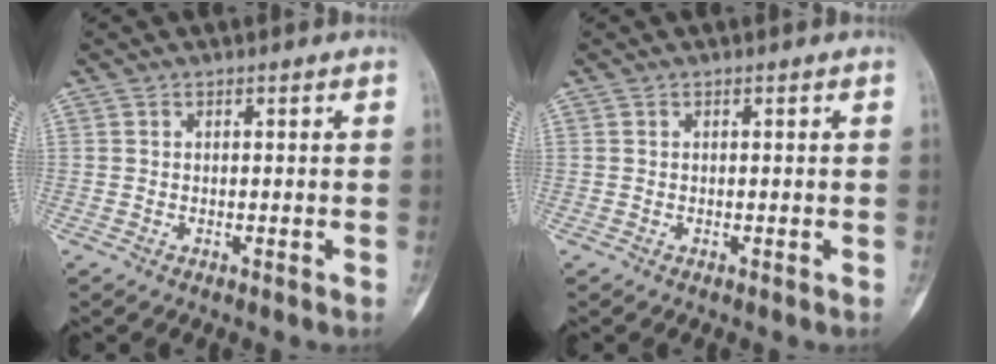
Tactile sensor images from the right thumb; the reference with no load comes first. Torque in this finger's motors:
{"motor_torque": [0.10, 0.09, 0.15, -0.12, 0.00]}